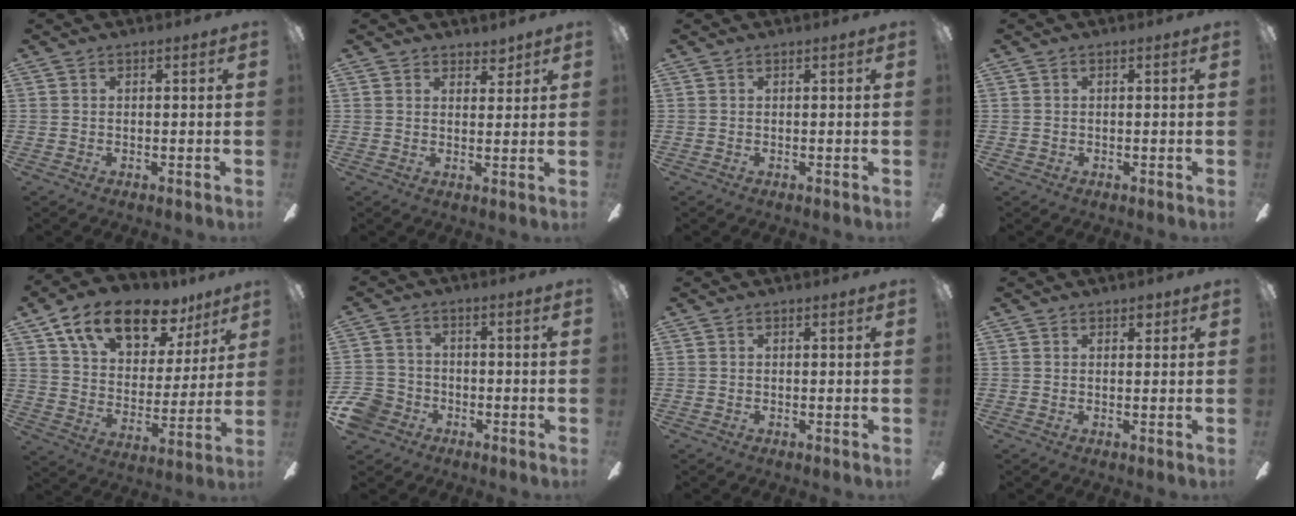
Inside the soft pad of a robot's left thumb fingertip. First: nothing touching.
{"total": 3.6, "force": [3.0, 1.9, 0.6], "torque": [0.007, -0.018, 0.052]}
{"total": 0.0}
{"total": 0.7, "force": [-0.2, 0.7, 0.2], "torque": [-0.002, 0.004, -0.006]}
{"total": 17.6, "force": [11.7, 9.1, 9.4], "torque": [-0.159, -0.063, 0.204]}
{"total": 8.2, "force": [-4.3, 6.3, 3.0], "torque": [-0.081, 0.033, -0.082]}
{"total": 0.0}
{"total": 2.1, "force": [1.3, 1.3, 0.8], "torque": [-0.001, -0.003, 0.021]}